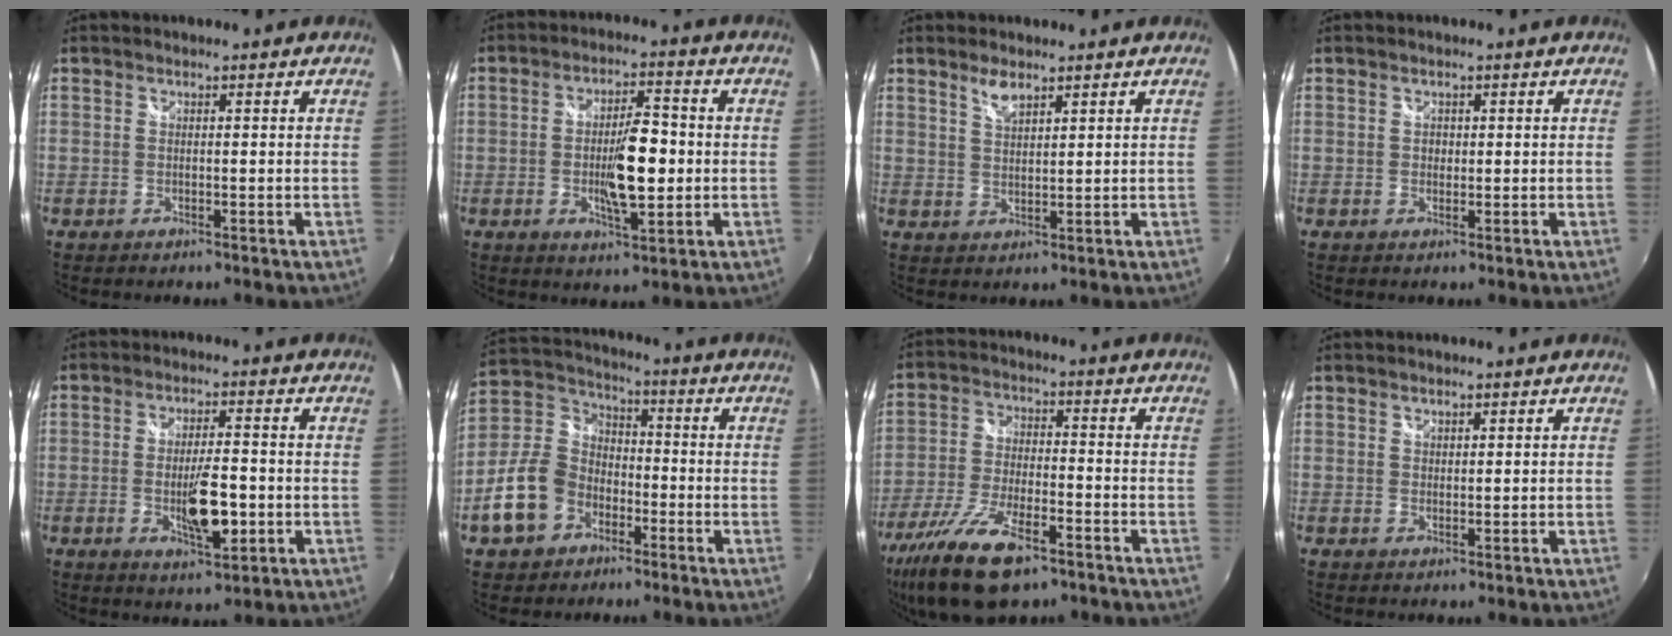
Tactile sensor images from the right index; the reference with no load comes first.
{"total": 9.9, "force": [-1.2, 3.2, 9.3], "torque": [-0.160, -0.002, -0.017]}
{"total": 3.2, "force": [2.4, 1.0, 1.9], "torque": [-0.033, 0.000, 0.044]}
{"total": 1.0, "force": [0.1, 1.0, 0.1], "torque": [0.002, 0.000, 0.000]}
{"total": 8.6, "force": [-1.9, 2.5, 8.0], "torque": [-0.140, -0.012, -0.029]}
{"total": 13.5, "force": [-5.8, 10.4, 6.4], "torque": [-0.164, 0.028, -0.094]}
{"total": 15.9, "force": [-10.2, 5.8, 10.7], "torque": [-0.233, -0.039, -0.190]}
{"total": 1.0, "force": [0.8, 0.5, 0.1], "torque": [0.002, 0.001, 0.015]}